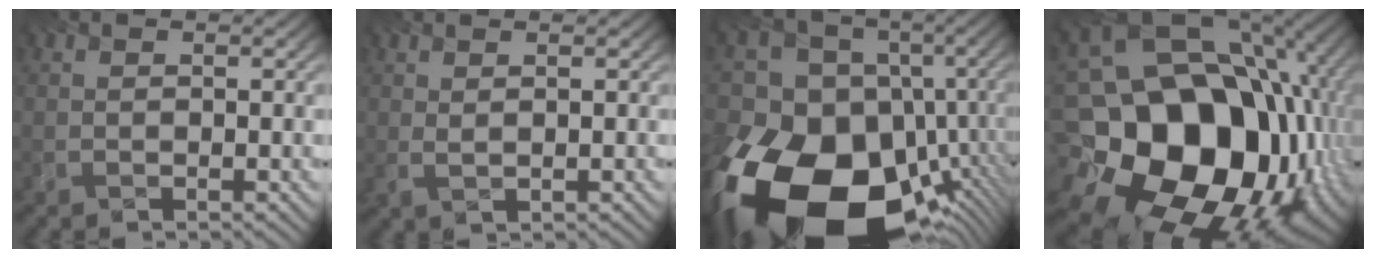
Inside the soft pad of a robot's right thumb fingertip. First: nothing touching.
{"total": 1.2, "force": [0.8, 0.3, 0.8], "torque": [-0.010, -0.001, 0.008]}
{"total": 21.8, "force": [-9.8, 16.0, 11.2], "torque": [-0.246, -0.054, -0.147]}
{"total": 22.7, "force": [-4.7, 18.4, 12.4], "torque": [-0.238, -0.051, -0.104]}